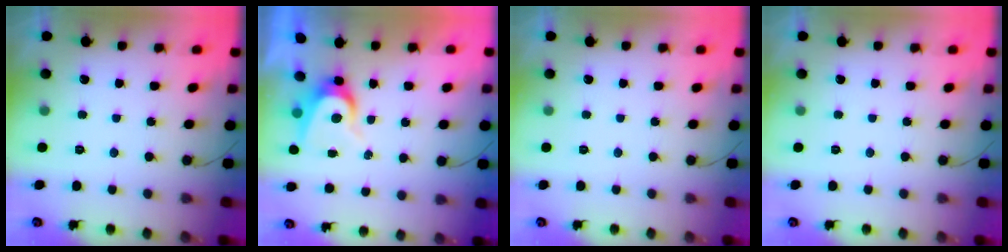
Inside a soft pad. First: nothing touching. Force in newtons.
{"total": 6.8, "press": 6.8, "slide": 0.6}
{"total": 0.0}
{"total": 0.0}